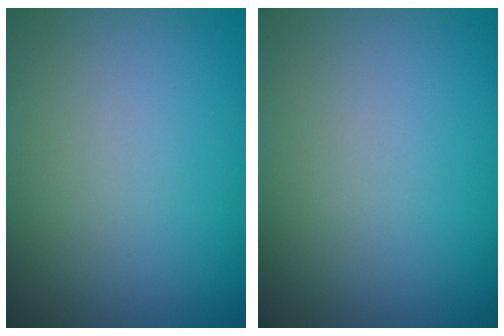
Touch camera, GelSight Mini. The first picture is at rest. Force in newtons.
{"total": 0.0}